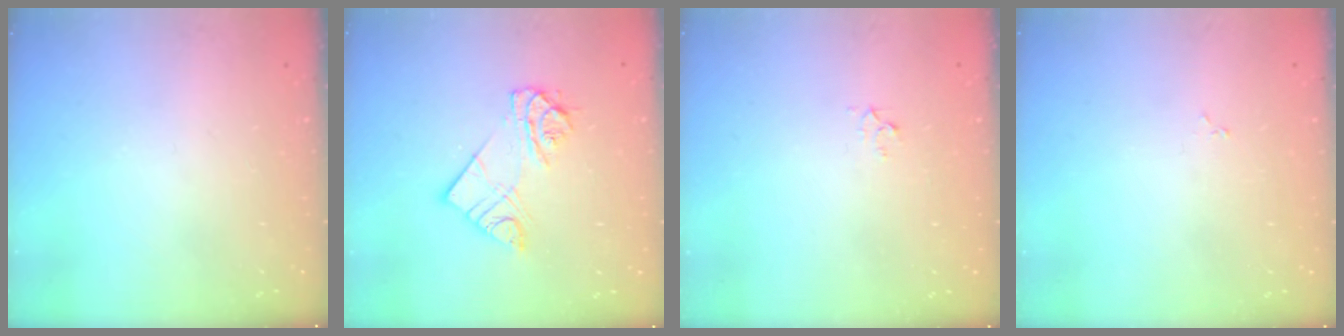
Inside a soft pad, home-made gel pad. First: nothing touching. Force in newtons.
{"total": 9.8, "press": 9.8, "slide": 0.7}
{"total": 2.3, "press": 2.3, "slide": 0.2}
{"total": 1.9, "press": 1.9, "slide": 0.3}